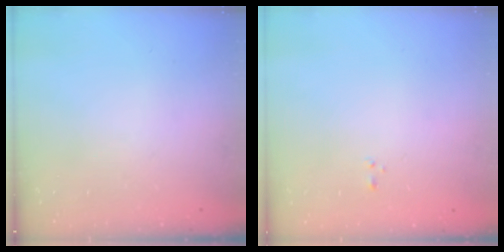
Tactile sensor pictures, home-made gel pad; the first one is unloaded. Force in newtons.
{"total": 0.8, "press": 0.6, "slide": 0.5}